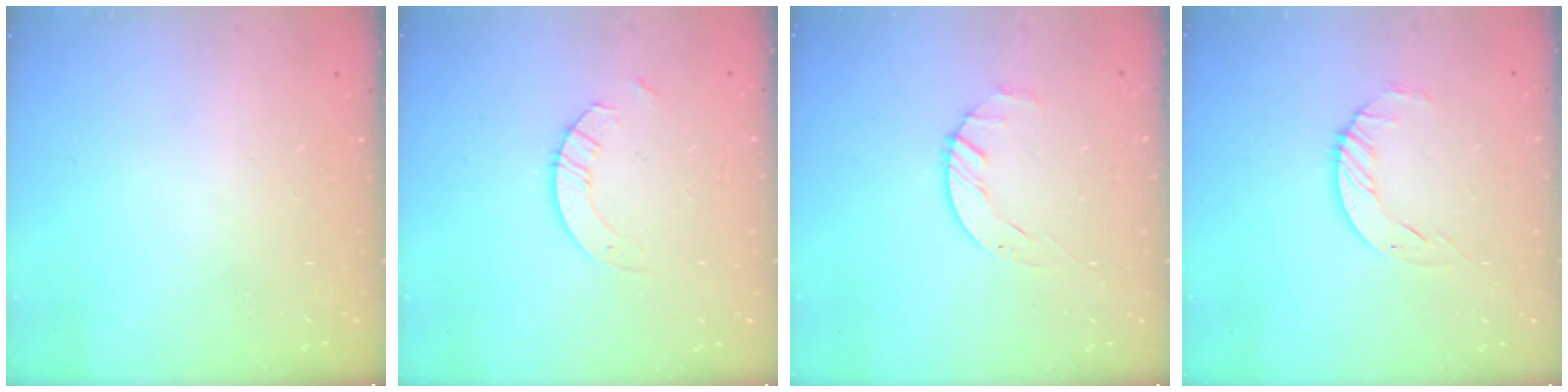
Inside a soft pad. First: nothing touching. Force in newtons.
{"total": 4.0, "press": 4.0, "slide": 0.4}
{"total": 1.5, "press": 1.5, "slide": 0.2}
{"total": 3.1, "press": 3.1, "slide": 0.4}